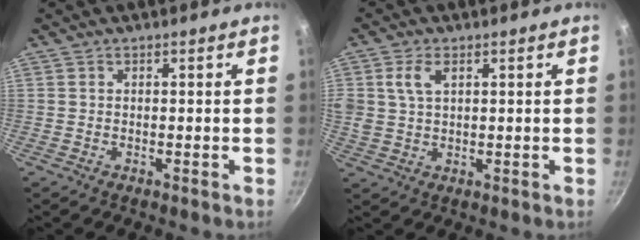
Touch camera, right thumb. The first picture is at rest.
{"total": 5.0, "force": [1.9, 3.0, 3.5], "torque": [-0.063, -0.002, 0.037]}